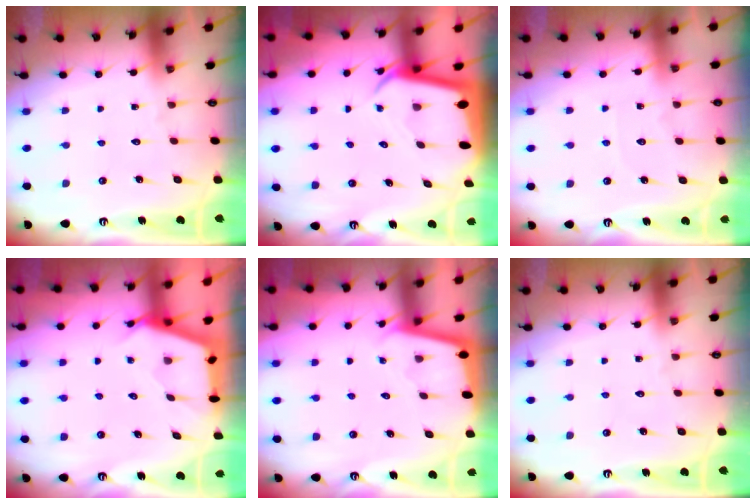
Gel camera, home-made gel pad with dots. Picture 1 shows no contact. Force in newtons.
{"total": 3.1, "press": 3.1, "slide": 0.3}
{"total": 3.4, "press": 3.4, "slide": 0.4}
{"total": 2.7, "press": 2.7, "slide": 0.4}
{"total": 2.8, "press": 2.8, "slide": 0.2}
{"total": 0.0}